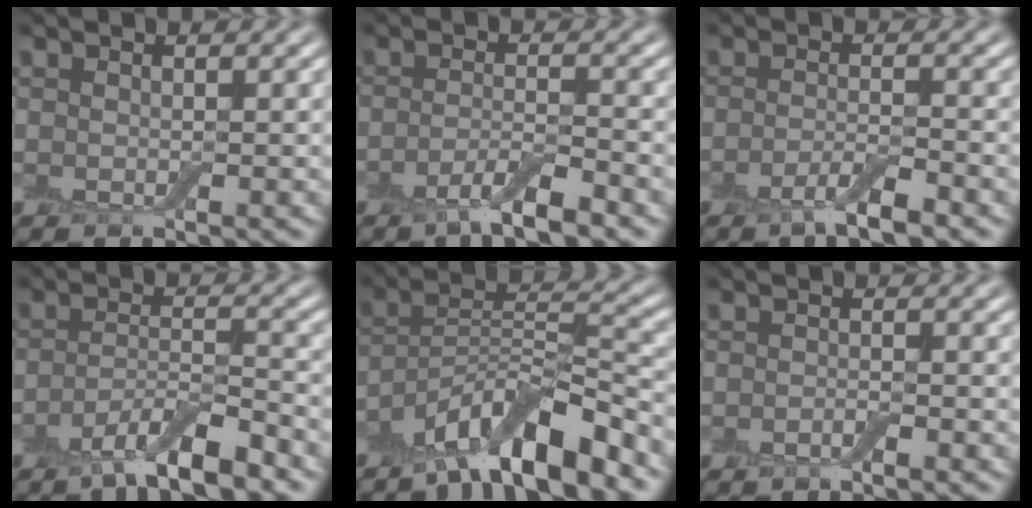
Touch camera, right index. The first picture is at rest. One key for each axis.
{"total": 3.5, "fx": -2.2, "fy": 0.6, "fz": 2.6, "tx": -0.047, "ty": 0.002, "tz": -0.050}
{"total": 2.9, "fx": -1.8, "fy": 0.5, "fz": 2.3, "tx": -0.042, "ty": 0.000, "tz": -0.040}
{"total": 5.4, "fx": -3.7, "fy": 1.2, "fz": 3.8, "tx": -0.063, "ty": -0.003, "tz": -0.071}
{"total": 8.8, "fx": -6.4, "fy": 2.0, "fz": 5.7, "tx": -0.094, "ty": 0.009, "tz": -0.118}
{"total": 1.0, "fx": -0.6, "fy": 0.2, "fz": 0.7, "tx": -0.014, "ty": -0.001, "tz": -0.011}